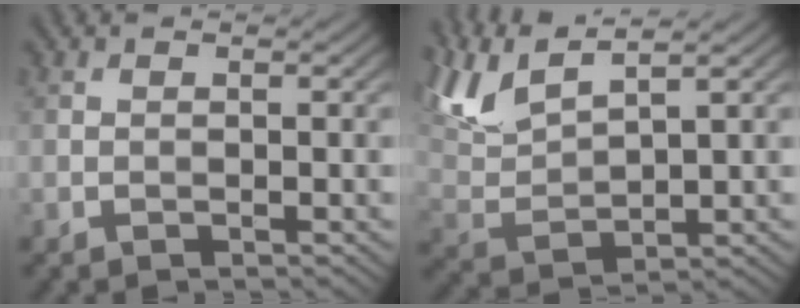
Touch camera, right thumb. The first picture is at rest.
{"total": 9.3, "force": [6.7, 2.4, 6.1], "torque": [-0.153, 0.019, 0.139]}